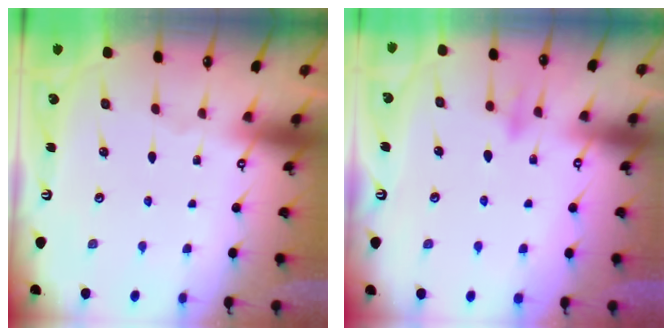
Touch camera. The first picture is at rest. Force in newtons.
{"total": 8.6, "press": 8.5, "slide": 1.6}